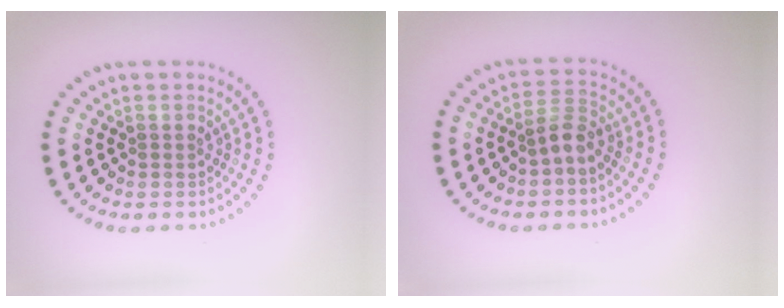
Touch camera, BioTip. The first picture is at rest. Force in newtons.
{"total": 2.1, "press": 1.6, "slide": 1.3}